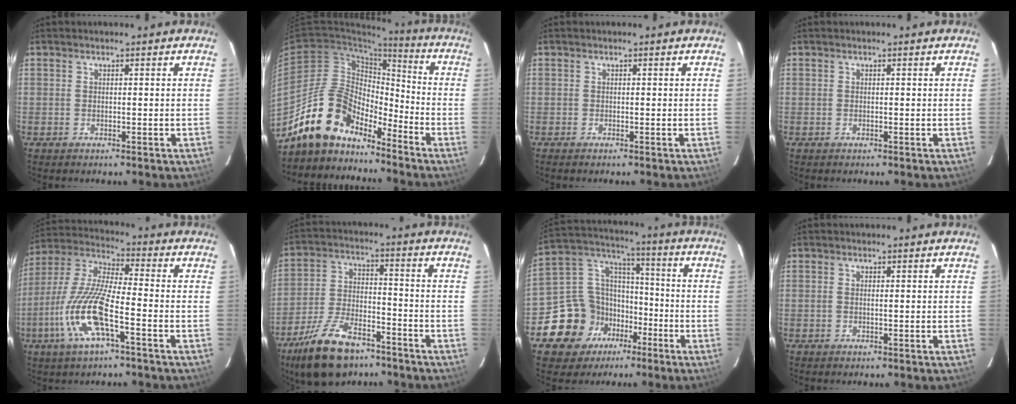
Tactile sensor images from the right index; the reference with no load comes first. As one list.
[{"total": 14.3, "force": [-12.1, 5.9, 4.9], "torque": [-0.101, 0.025, -0.224]}, {"total": 0.0}, {"total": 0.0}, {"total": 15.0, "force": [-6.1, 2.8, 13.4], "torque": [-0.288, -0.011, -0.125]}, {"total": 16.3, "force": [-11.4, 7.2, 9.1], "torque": [-0.191, -0.010, -0.198]}, {"total": 14.9, "force": [-7.6, 12.0, 4.6], "torque": [-0.117, 0.055, -0.113]}, {"total": 0.6, "force": [0.0, 0.0, 0.6], "torque": [-0.012, 0.000, -0.002]}]